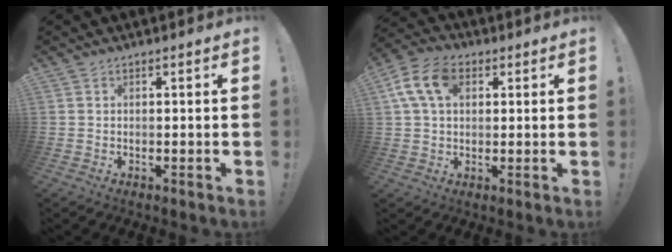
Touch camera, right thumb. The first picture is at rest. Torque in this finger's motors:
{"motor_torque": [0.35, 0.29, 0.65, 0.26, 0.26]}